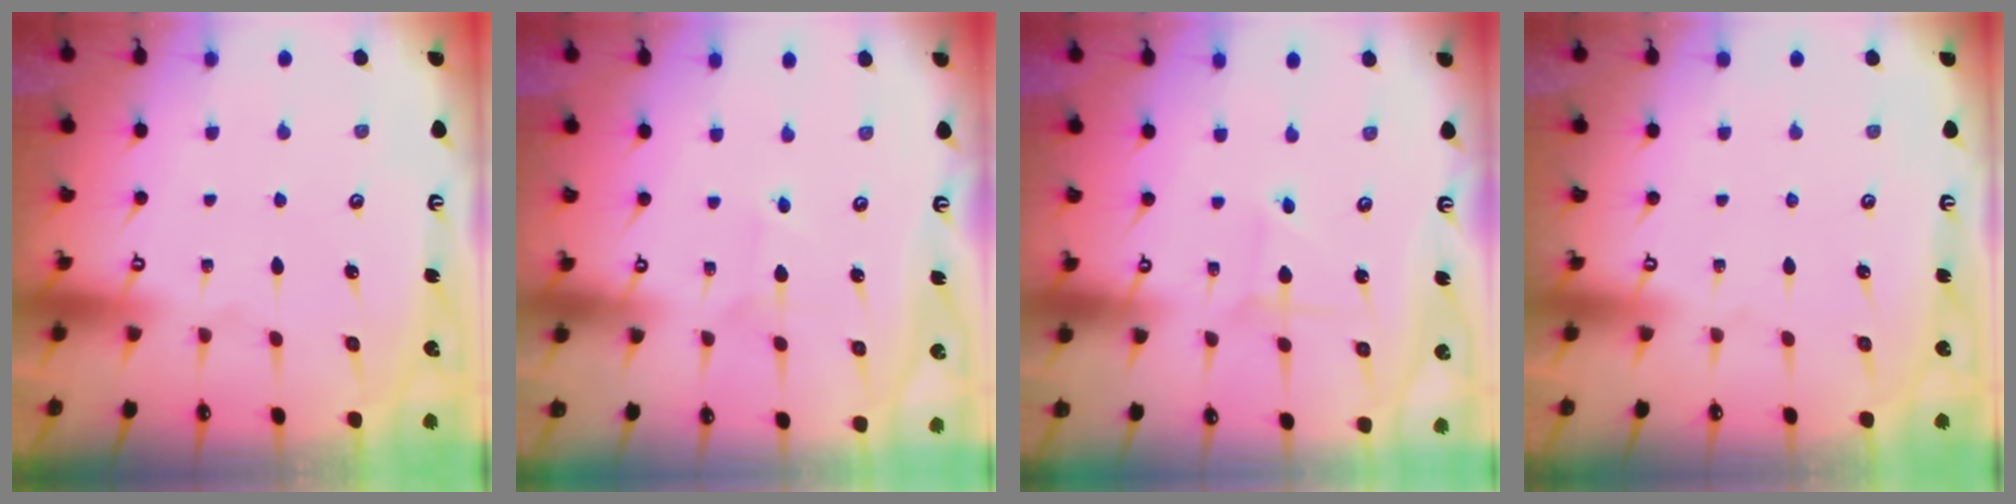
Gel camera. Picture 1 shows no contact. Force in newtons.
{"total": 1.8, "press": 1.8, "slide": 0.2}
{"total": 0.9, "press": 0.9, "slide": 0.0}
{"total": 0.0}